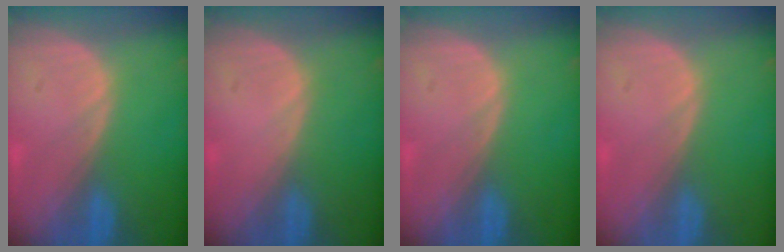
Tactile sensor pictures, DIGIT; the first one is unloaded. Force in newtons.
{"total": 0.0}
{"total": 0.0}
{"total": 0.0}